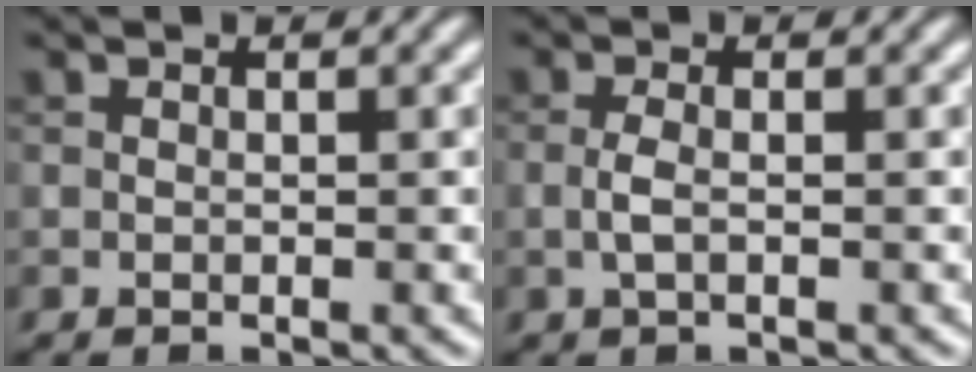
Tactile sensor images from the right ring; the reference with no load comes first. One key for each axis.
{"total": 1.4, "fx": -0.3, "fy": 0.5, "fz": 1.3, "tx": -0.032, "ty": 0.000, "tz": -0.009}